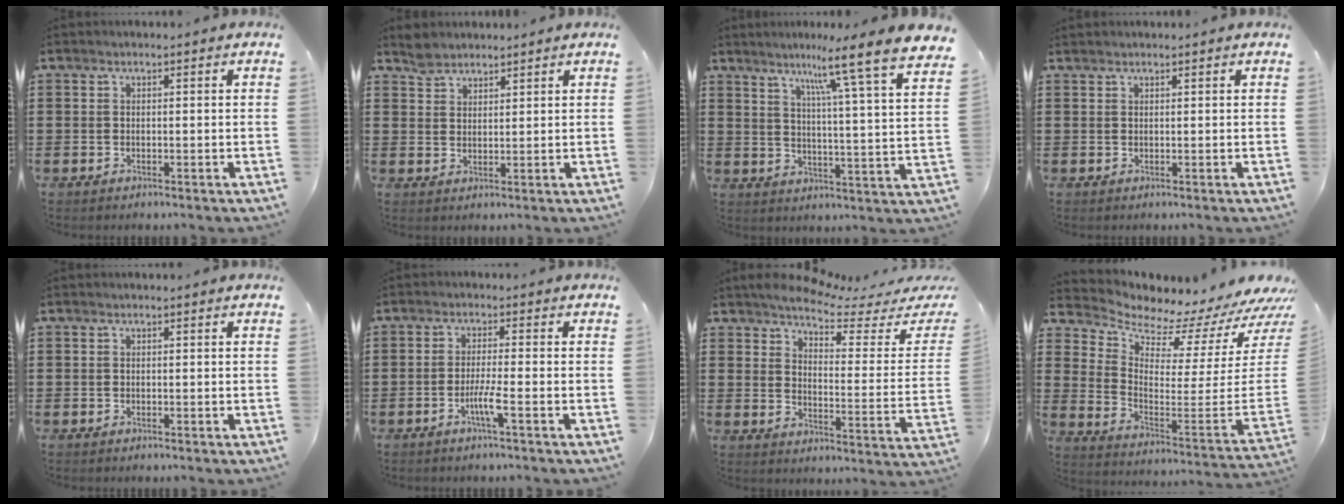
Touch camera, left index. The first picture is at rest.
{"total": 3.0, "force": [2.6, 1.6, 0.0], "torque": [-0.009, 0.005, 0.051]}
{"total": 9.6, "force": [7.4, -1.2, 6.1], "torque": [-0.112, -0.056, 0.107]}
{"total": 0.6, "force": [0.6, 0.1, 0.0], "torque": [-0.001, 0.000, 0.012]}
{"total": 0.0}
{"total": 3.9, "force": [-1.9, 0.0, 3.4], "torque": [-0.066, -0.007, -0.038]}
{"total": 4.7, "force": [4.2, 0.7, 2.0], "torque": [-0.055, -0.032, 0.066]}
{"total": 4.5, "force": [4.4, 0.7, 0.6], "torque": [-0.022, -0.082, 0.063]}